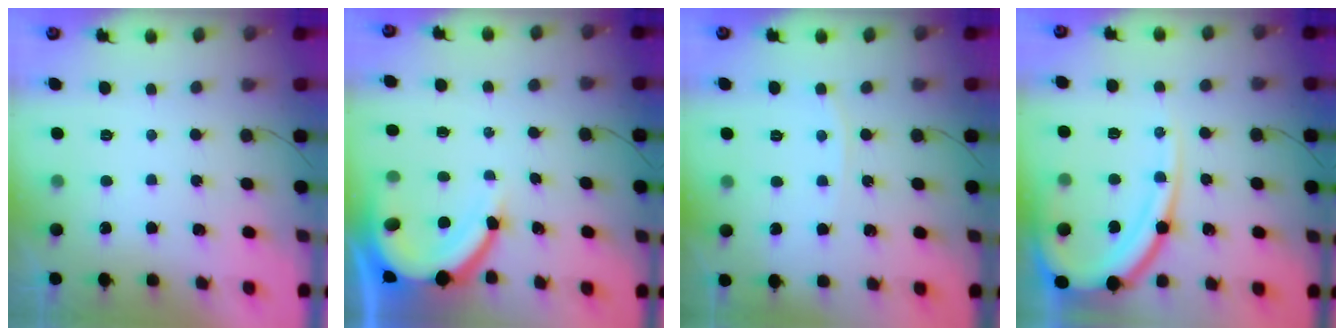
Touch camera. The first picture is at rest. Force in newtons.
{"total": 9.6, "press": 9.5, "slide": 1.1}
{"total": 2.3, "press": 2.3, "slide": 0.3}
{"total": 14.4, "press": 14.3, "slide": 1.8}